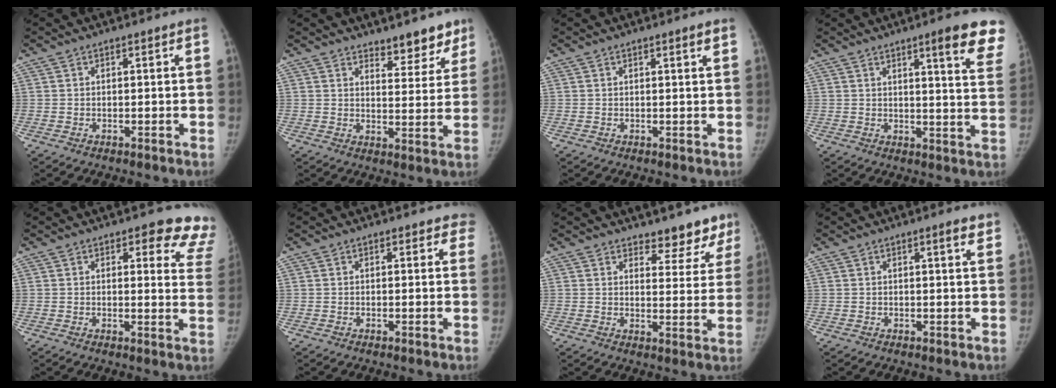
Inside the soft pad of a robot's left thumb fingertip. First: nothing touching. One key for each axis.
{"total": 7.5, "fx": 6.1, "fy": 3.3, "fz": 2.9, "tx": 0.007, "ty": -0.042, "tz": 0.081}
{"total": 1.2, "fx": 0.7, "fy": 0.0, "fz": 0.9, "tx": -0.011, "ty": -0.004, "tz": 0.009}
{"total": 12.9, "fx": 8.6, "fy": 1.8, "fz": 9.4, "tx": -0.090, "ty": -0.043, "tz": 0.092}
{"total": 11.4, "fx": 9.5, "fy": 4.1, "fz": 4.8, "tx": 0.002, "ty": -0.059, "tz": 0.071}
{"total": 3.2, "fx": 2.7, "fy": 1.7, "fz": 0.4, "tx": 0.033, "ty": -0.009, "tz": 0.009}
{"total": 8.1, "fx": 7.1, "fy": 3.4, "fz": 1.9, "tx": 0.023, "ty": -0.049, "tz": 0.077}
{"total": 2.4, "fx": 1.6, "fy": 0.3, "fz": 1.8, "tx": -0.023, "ty": -0.008, "tz": 0.019}